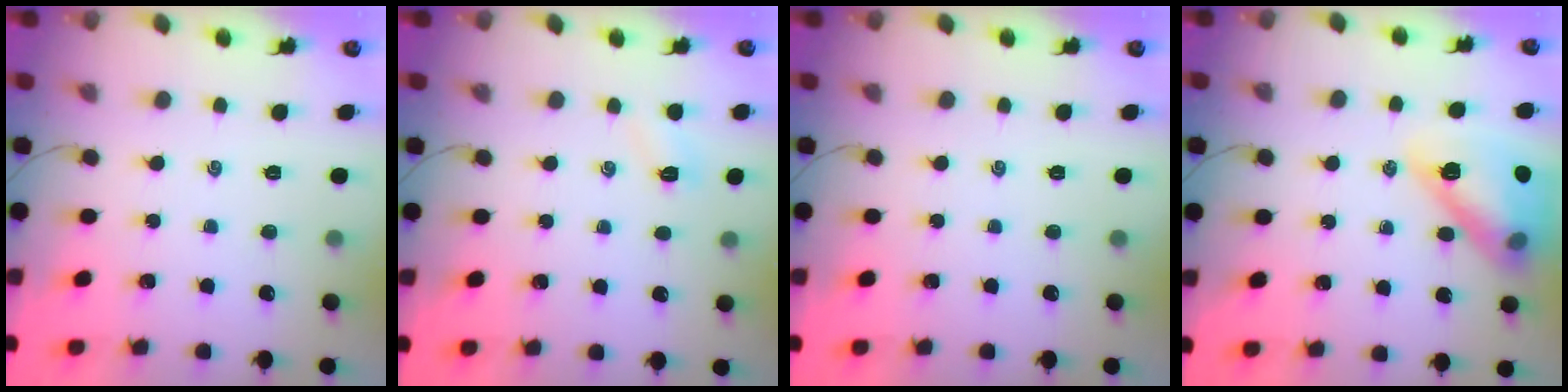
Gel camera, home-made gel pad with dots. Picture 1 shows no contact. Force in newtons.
{"total": 3.2, "press": 3.1, "slide": 0.9}
{"total": 0.0}
{"total": 17.4, "press": 17.1, "slide": 3.0}